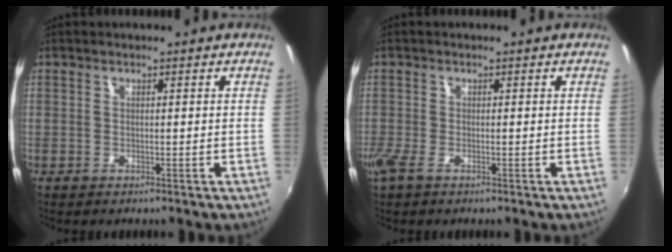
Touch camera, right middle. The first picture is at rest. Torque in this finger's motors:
{"motor_torque": [0.74, -0.58, 0.23, 0.08]}